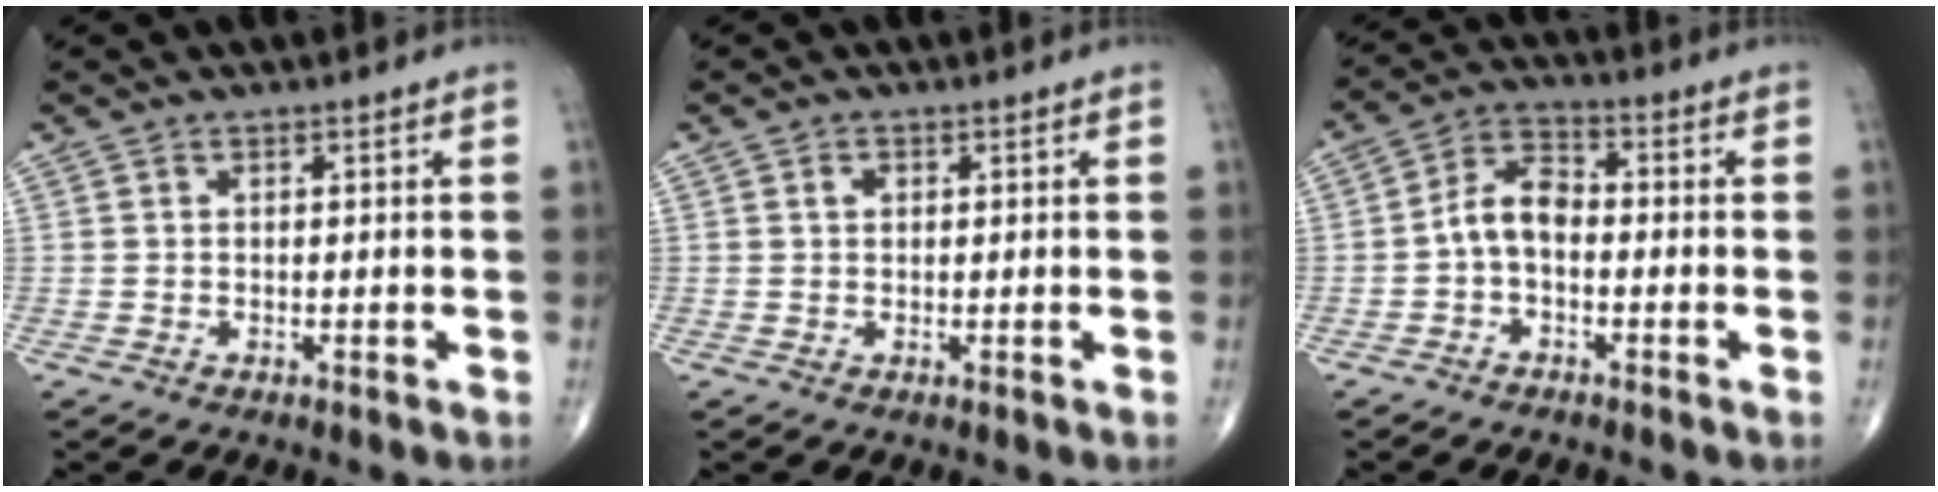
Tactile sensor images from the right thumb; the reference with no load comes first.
{"total": 1.3, "force": [0.4, 1.0, 0.7], "torque": [-0.009, 0.003, 0.006]}
{"total": 6.4, "force": [-1.2, 3.9, 4.9], "torque": [-0.082, 0.028, -0.036]}